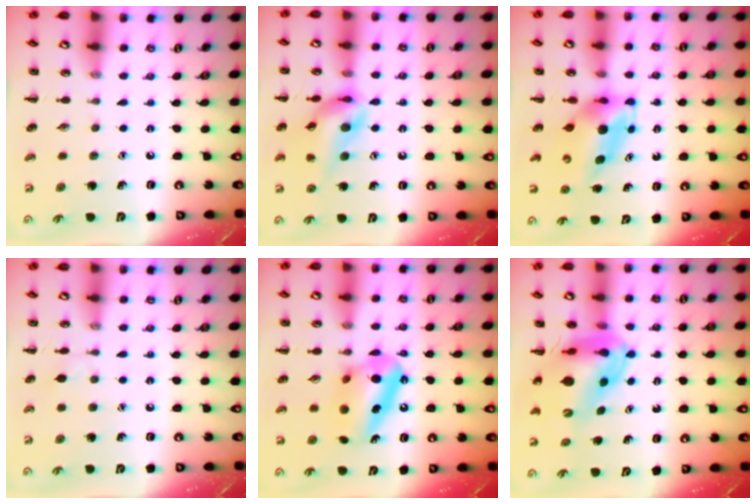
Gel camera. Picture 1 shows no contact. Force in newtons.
{"total": 13.6, "press": 13.3, "slide": 2.7}
{"total": 5.1, "press": 5.0, "slide": 1.0}
{"total": 3.9, "press": 3.6, "slide": 1.4}
{"total": 11.5, "press": 11.4, "slide": 1.6}
{"total": 12.1, "press": 11.6, "slide": 3.5}